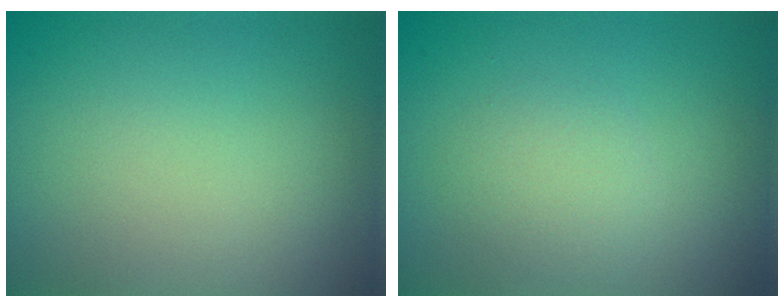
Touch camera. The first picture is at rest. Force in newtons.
{"total": 2.0, "press": 2.0, "slide": 0.2}